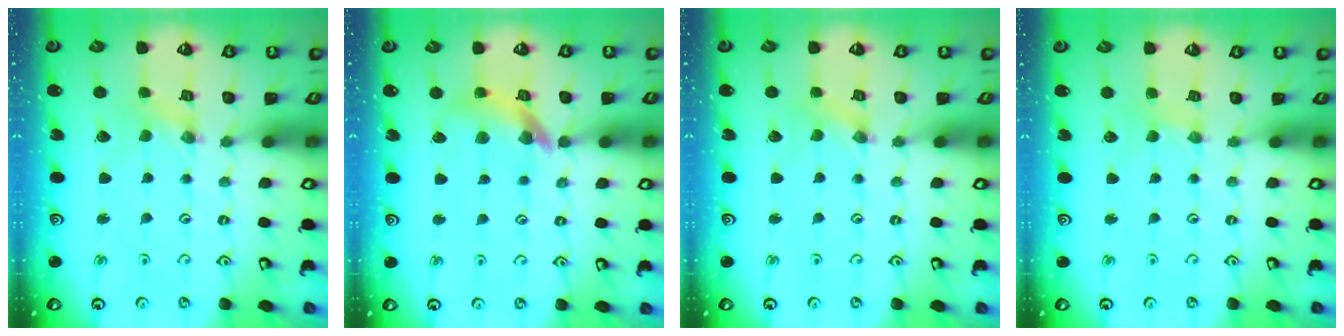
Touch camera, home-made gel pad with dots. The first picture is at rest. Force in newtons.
{"total": 12.0, "press": 11.9, "slide": 1.5}
{"total": 0.5, "press": 0.5, "slide": 0.1}
{"total": 0.7, "press": 0.7, "slide": 0.2}